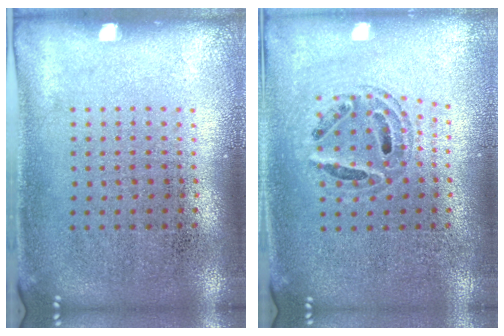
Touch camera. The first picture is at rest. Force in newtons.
{"total": 0.6, "press": 0.6, "slide": 0.2}